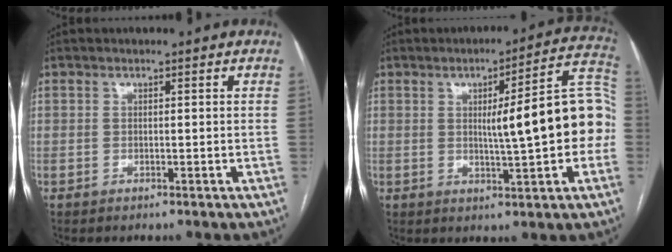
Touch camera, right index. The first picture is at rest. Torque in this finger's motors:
{"motor_torque": [0.72, 0.19, 0.72, 0.13]}